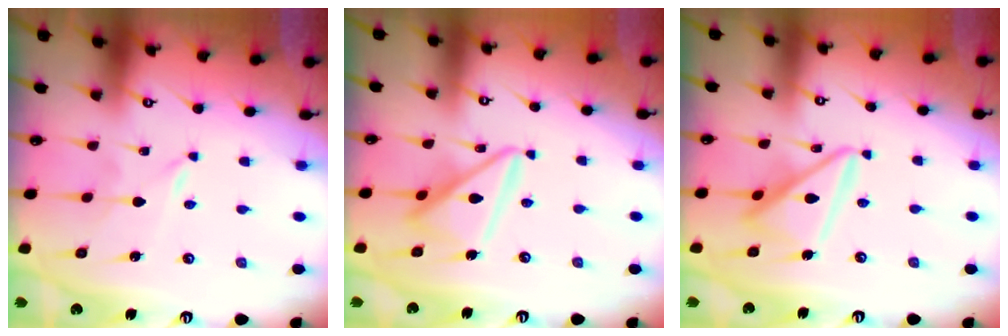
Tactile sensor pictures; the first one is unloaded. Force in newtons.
{"total": 15.9, "press": 15.8, "slide": 1.6}
{"total": 15.9, "press": 15.8, "slide": 1.6}